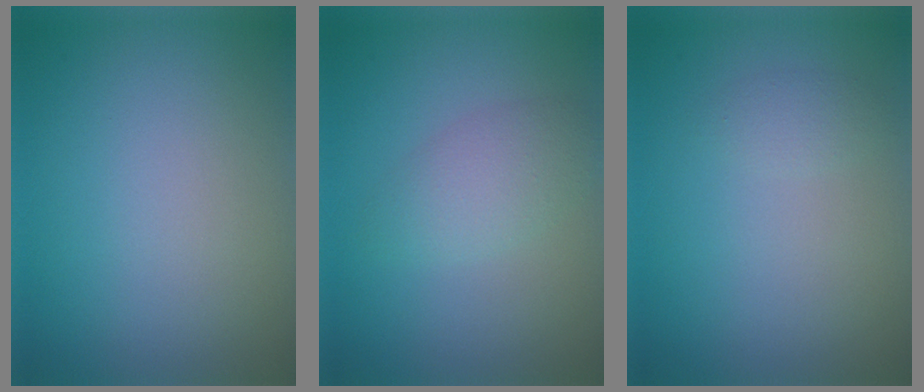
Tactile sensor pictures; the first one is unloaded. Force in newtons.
{"total": 2.7, "press": 2.7, "slide": 0.1}
{"total": 0.9, "press": 0.9, "slide": 0.0}